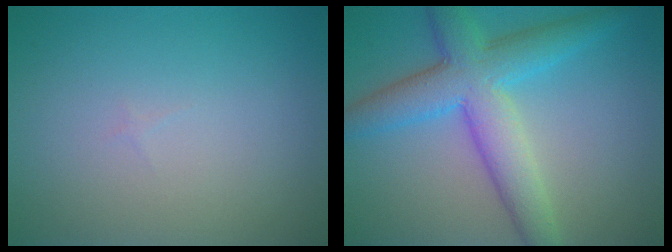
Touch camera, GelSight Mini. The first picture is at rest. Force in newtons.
{"total": 6.9, "press": 6.9, "slide": 0.1}